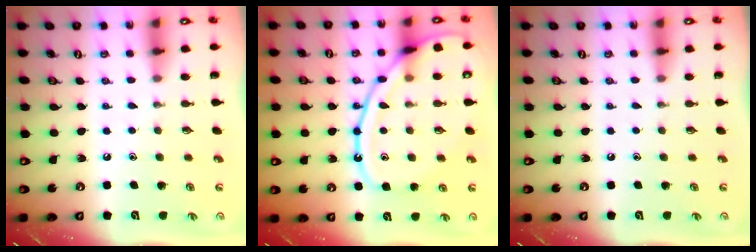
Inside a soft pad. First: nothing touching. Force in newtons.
{"total": 15.7, "press": 15.6, "slide": 1.4}
{"total": 0.0}